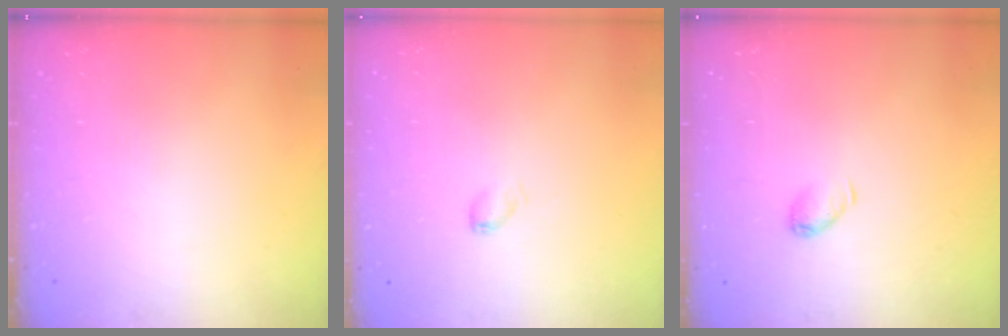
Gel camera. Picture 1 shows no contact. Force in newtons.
{"total": 2.9, "press": 2.9, "slide": 0.4}
{"total": 5.0, "press": 4.9, "slide": 0.9}